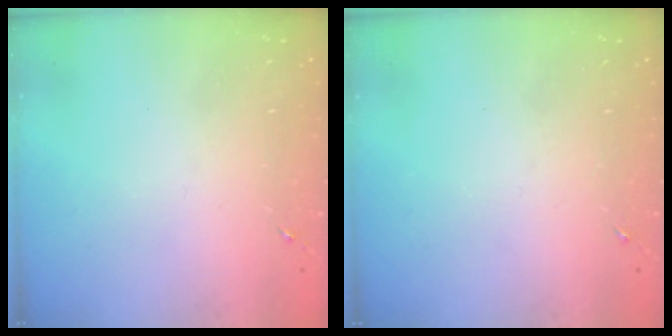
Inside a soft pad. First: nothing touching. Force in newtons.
{"total": 0.0}